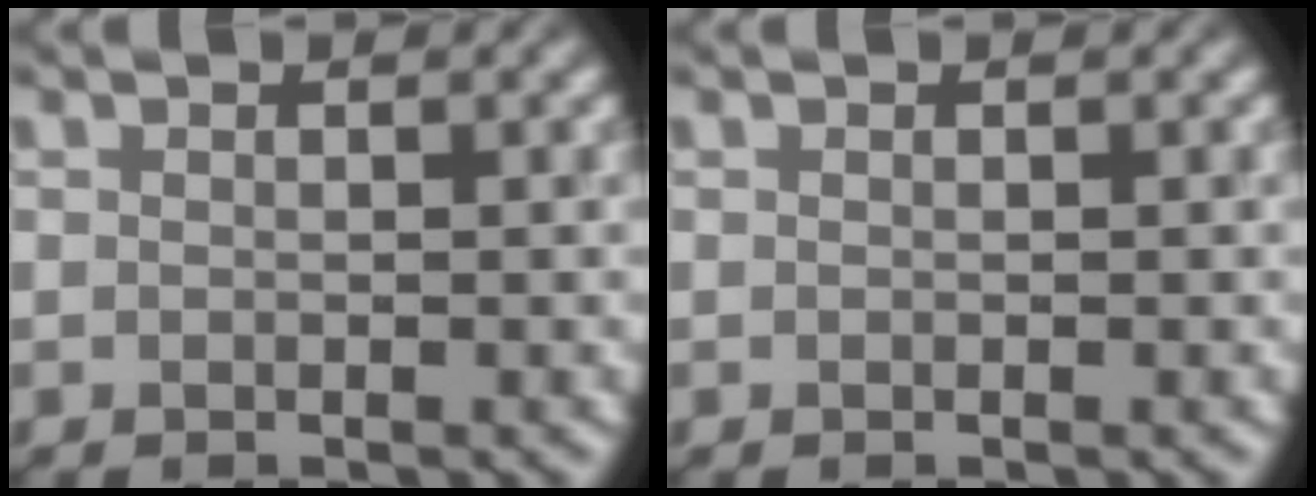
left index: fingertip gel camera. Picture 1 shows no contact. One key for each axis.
{"total": 0.0}